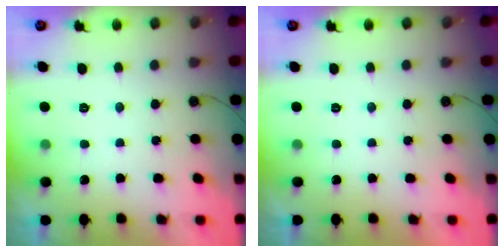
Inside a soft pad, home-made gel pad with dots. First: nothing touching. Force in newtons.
{"total": 1.8, "press": 1.8, "slide": 0.0}